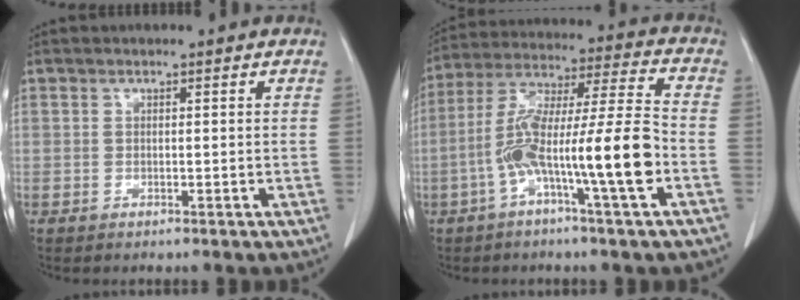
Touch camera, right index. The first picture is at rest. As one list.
[{"total": 15.8, "force": [-5.0, 0.2, 15.0], "torque": [-0.280, 0.013, -0.092]}]